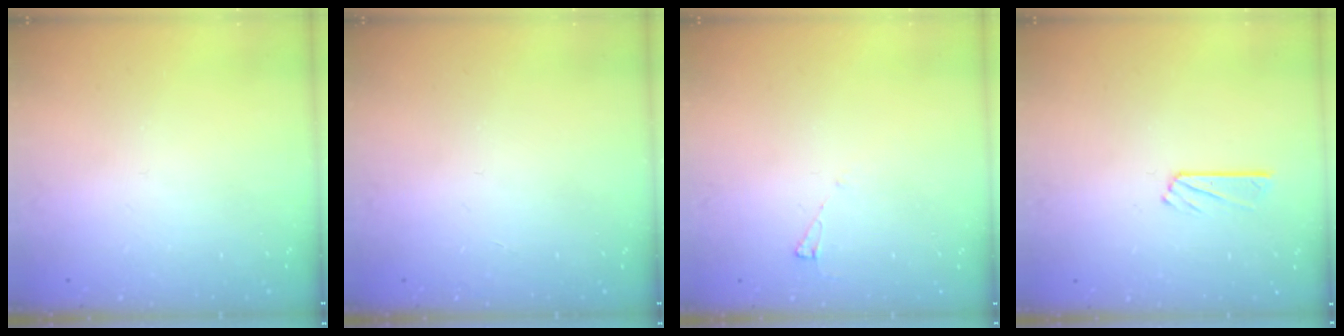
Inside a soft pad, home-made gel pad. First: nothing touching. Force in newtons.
{"total": 0.0}
{"total": 3.4, "press": 3.3, "slide": 0.6}
{"total": 3.7, "press": 3.7, "slide": 0.3}